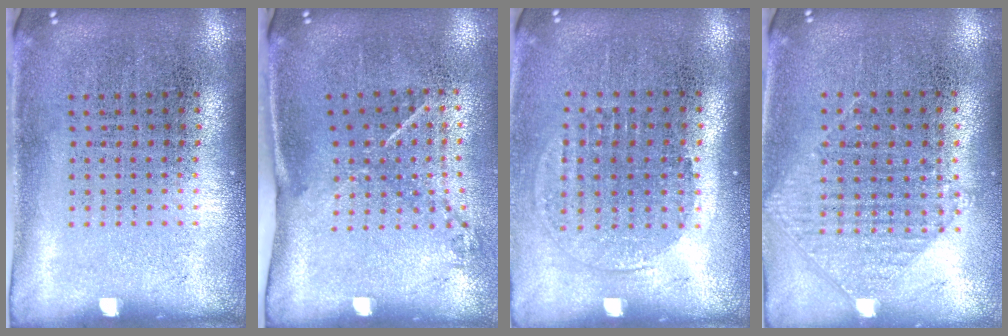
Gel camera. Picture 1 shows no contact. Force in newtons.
{"total": 1.5, "press": 0.9, "slide": 1.1}
{"total": 1.3, "press": 1.2, "slide": 0.6}
{"total": 0.8, "press": 0.7, "slide": 0.2}